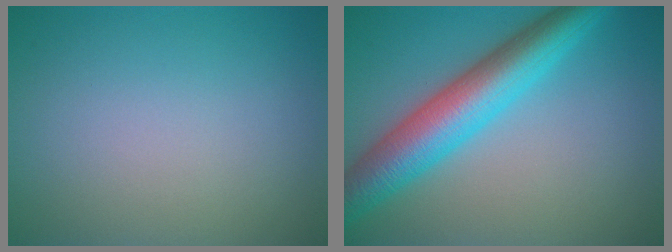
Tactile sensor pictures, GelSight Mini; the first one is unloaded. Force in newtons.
{"total": 7.8, "press": 7.8, "slide": 0.1}